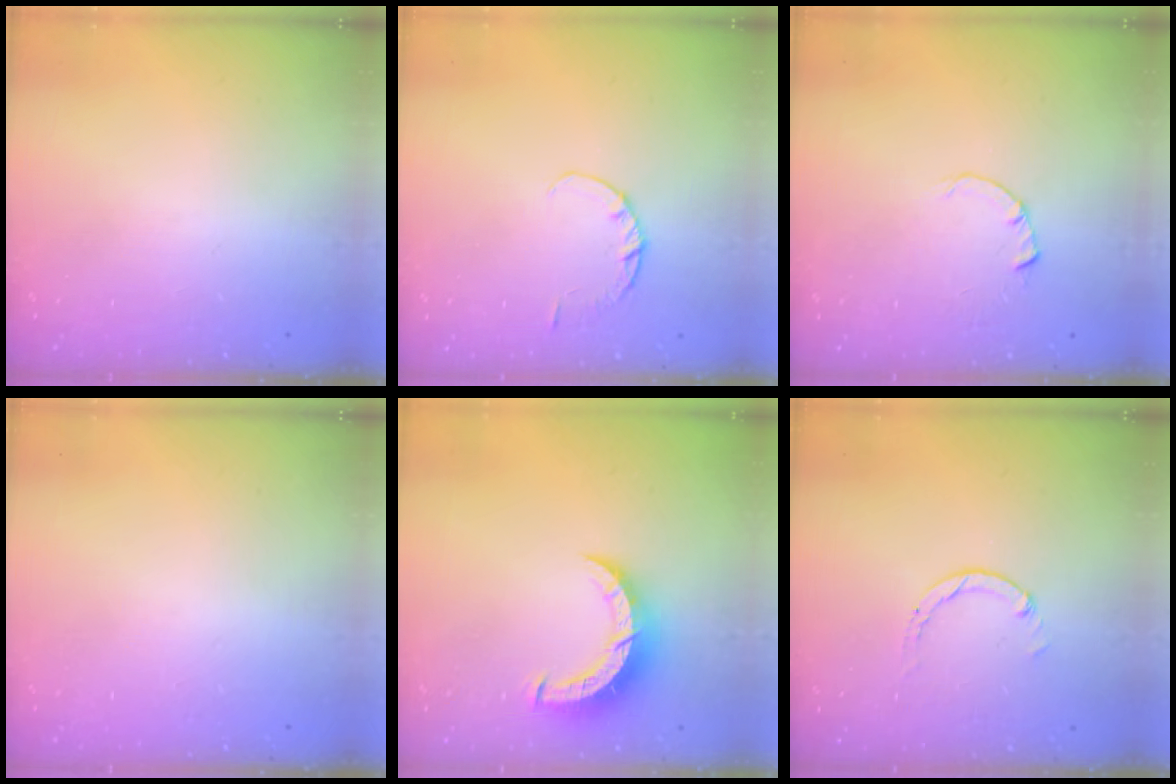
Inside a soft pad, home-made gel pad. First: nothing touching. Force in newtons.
{"total": 2.9, "press": 2.8, "slide": 0.4}
{"total": 1.8, "press": 1.7, "slide": 0.3}
{"total": 2.6, "press": 2.6, "slide": 0.2}
{"total": 8.4, "press": 8.3, "slide": 1.0}
{"total": 1.3, "press": 1.2, "slide": 0.2}